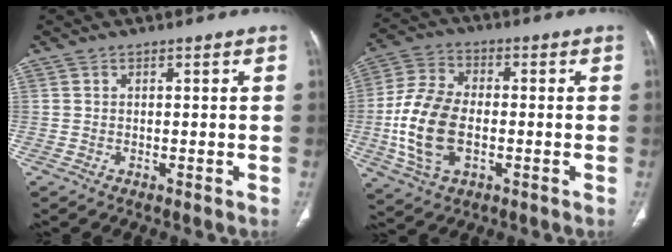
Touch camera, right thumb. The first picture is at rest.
{"total": 14.3, "force": [-2.3, 8.5, 11.2], "torque": [-0.231, 0.011, -0.041]}